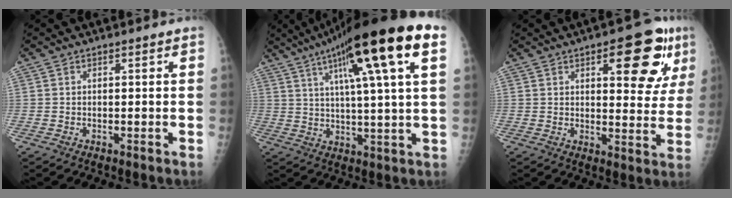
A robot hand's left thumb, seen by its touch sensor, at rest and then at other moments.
{"total": 21.0, "force": [9.5, 2.6, 18.6], "torque": [-0.293, 0.005, 0.143]}
{"total": 13.9, "force": [6.2, 5.3, 11.3], "torque": [-0.099, -0.018, 0.074]}